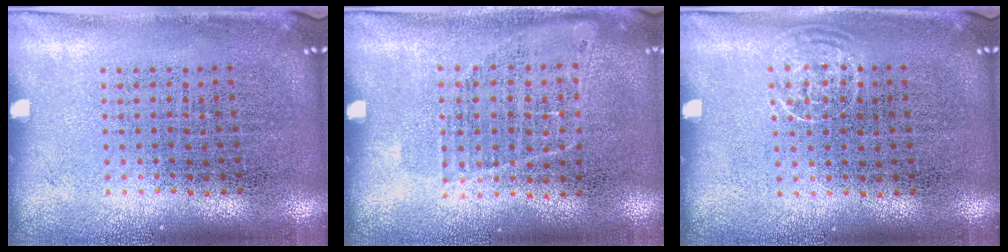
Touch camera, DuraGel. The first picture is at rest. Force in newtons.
{"total": 0.9, "press": 0.7, "slide": 0.4}
{"total": 0.6, "press": 0.4, "slide": 0.4}